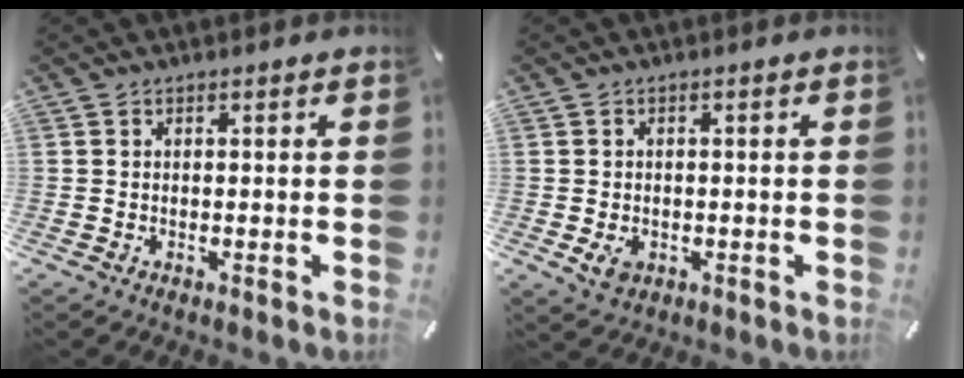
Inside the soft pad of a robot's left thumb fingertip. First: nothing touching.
{"total": 3.3, "force": [-0.9, 2.7, 1.8], "torque": [-0.034, -0.004, -0.019]}